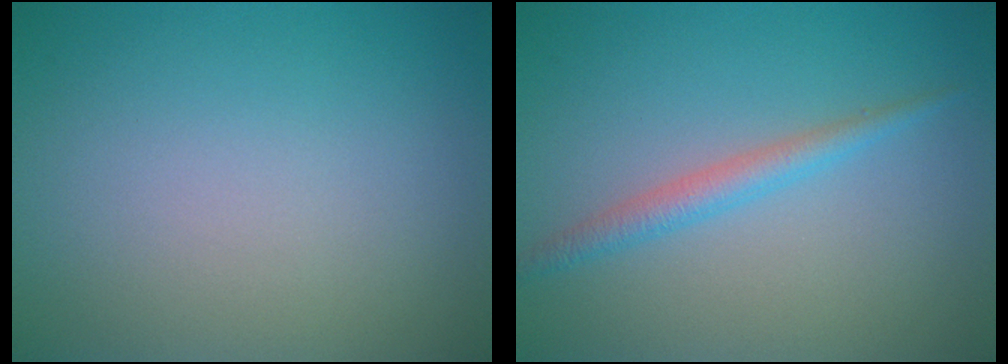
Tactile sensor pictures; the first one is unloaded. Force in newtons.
{"total": 2.0, "press": 2.0, "slide": 0.0}